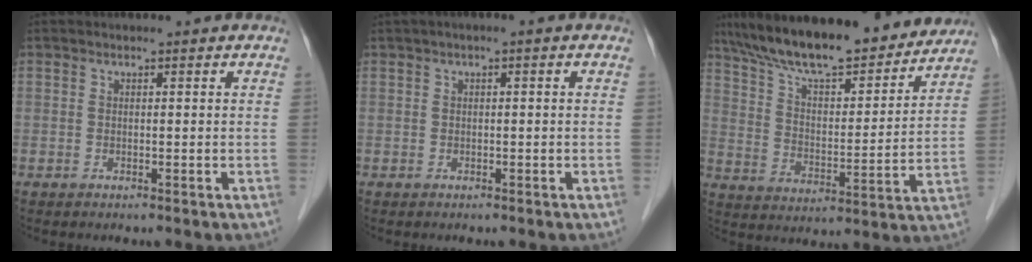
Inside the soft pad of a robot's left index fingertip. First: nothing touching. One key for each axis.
{"total": 1.2, "fx": 0.2, "fy": 0.2, "fz": 1.1, "tx": -0.020, "ty": 0.008, "tz": 0.001}
{"total": 20.8, "fx": 18.2, "fy": 4.1, "fz": 9.2, "tx": -0.153, "ty": 0.008, "tz": 0.282}